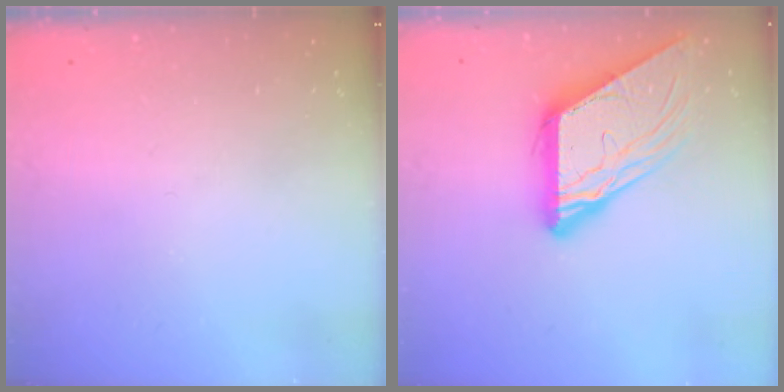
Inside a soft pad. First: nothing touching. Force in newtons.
{"total": 13.1, "press": 13.1, "slide": 1.3}